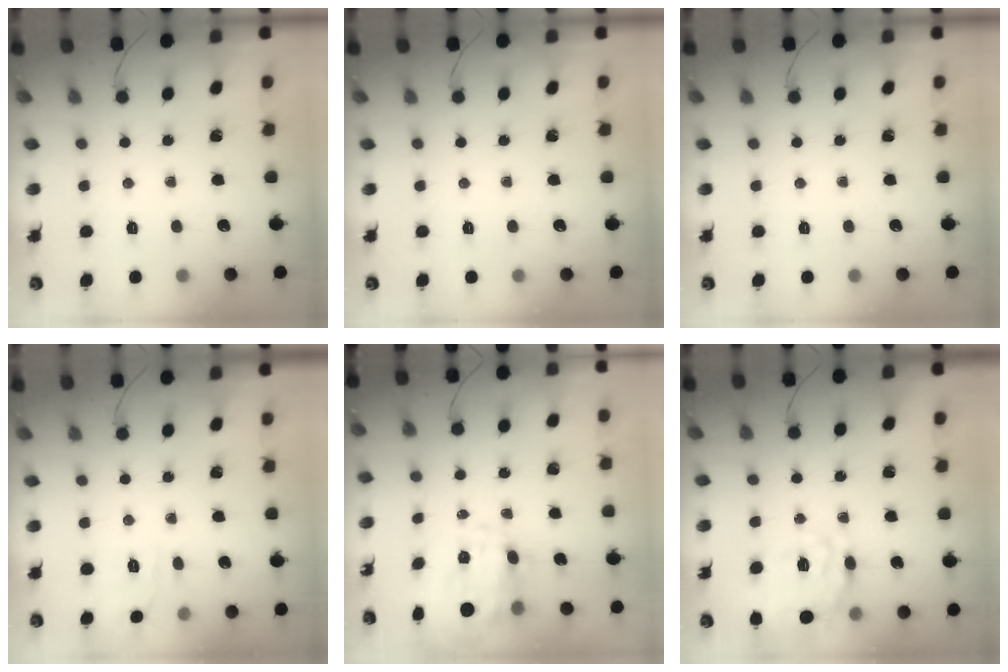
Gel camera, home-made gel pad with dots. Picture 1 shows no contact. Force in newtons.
{"total": 0.0}
{"total": 0.0}
{"total": 7.6, "press": 7.3, "slide": 1.8}
{"total": 7.0, "press": 6.8, "slide": 1.7}
{"total": 12.2, "press": 11.7, "slide": 3.5}